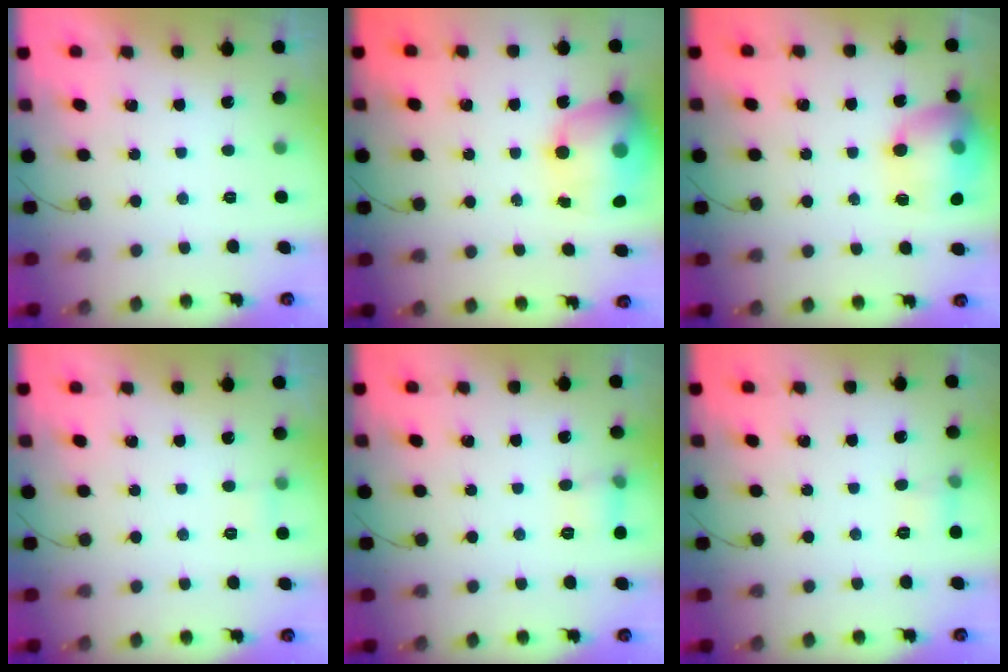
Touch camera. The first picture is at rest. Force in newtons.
{"total": 17.7, "press": 17.1, "slide": 4.6}
{"total": 16.8, "press": 16.7, "slide": 1.6}
{"total": 3.1, "press": 3.0, "slide": 0.8}
{"total": 7.5, "press": 7.4, "slide": 1.3}
{"total": 5.5, "press": 5.2, "slide": 1.7}